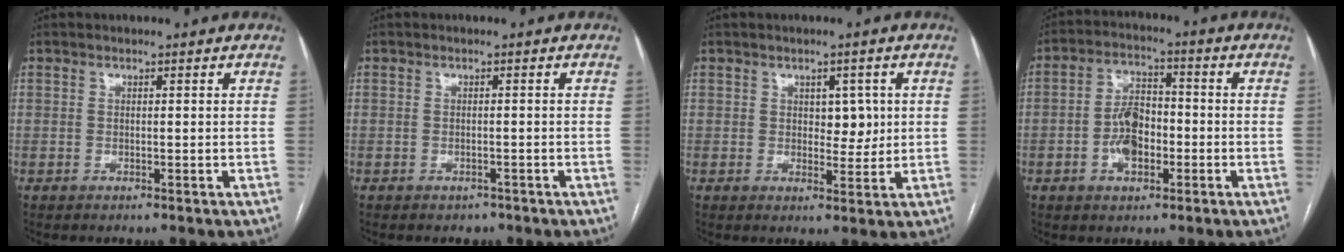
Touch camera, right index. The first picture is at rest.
{"total": 1.6, "force": [-1.3, 1.0, 0.3], "torque": [-0.008, 0.001, -0.015]}
{"total": 3.7, "force": [0.8, 2.2, 2.9], "torque": [-0.030, -0.001, 0.014]}
{"total": 7.1, "force": [-2.0, 3.8, 5.7], "torque": [-0.115, 0.015, -0.037]}